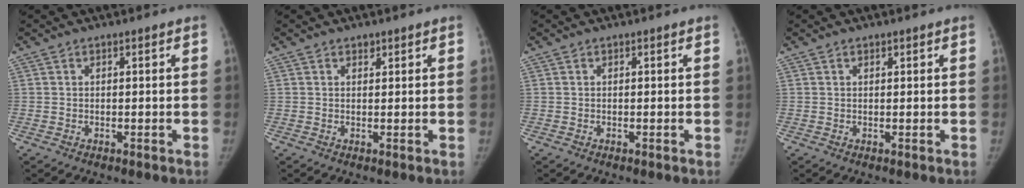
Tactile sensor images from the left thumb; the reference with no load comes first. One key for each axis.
{"total": 1.0, "fx": 0.8, "fy": 0.5, "fz": 0.3, "tx": 0.001, "ty": -0.006, "tz": 0.010}
{"total": 0.0}
{"total": 0.6, "fx": 0.4, "fy": 0.2, "fz": 0.3, "tx": -0.006, "ty": -0.003, "tz": 0.007}